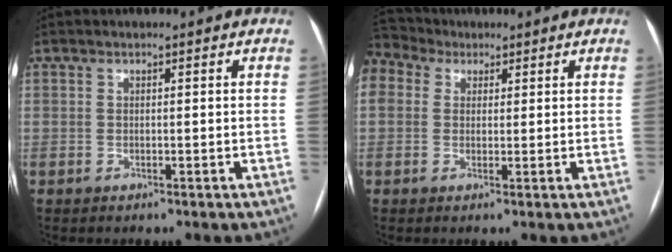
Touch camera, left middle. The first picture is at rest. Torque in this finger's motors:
{"motor_torque": [1.86, -0.29, 1.06, 0.21]}